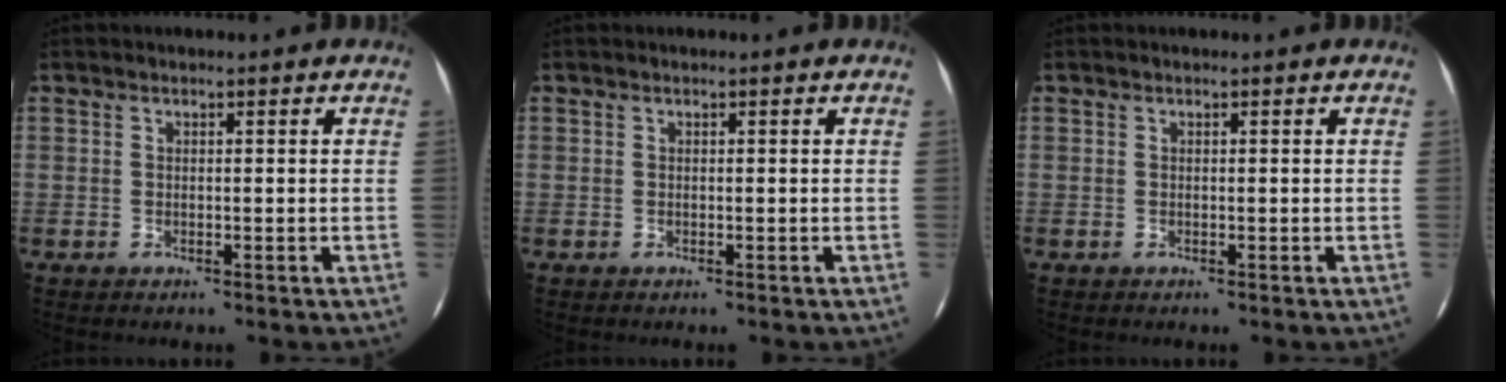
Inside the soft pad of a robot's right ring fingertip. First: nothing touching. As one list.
[{"total": 0.0}, {"total": 0.0}]